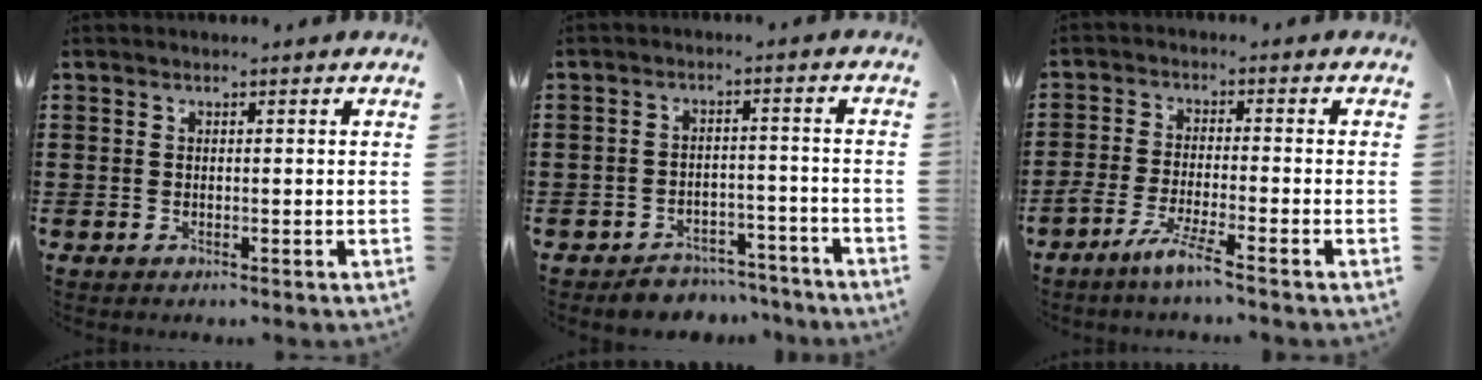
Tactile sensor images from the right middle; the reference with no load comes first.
{"total": 3.9, "force": [-3.8, 0.8, -0.1], "torque": [-0.005, 0.006, -0.080]}
{"total": 5.0, "force": [-3.8, -0.3, 3.2], "torque": [-0.072, -0.015, -0.074]}